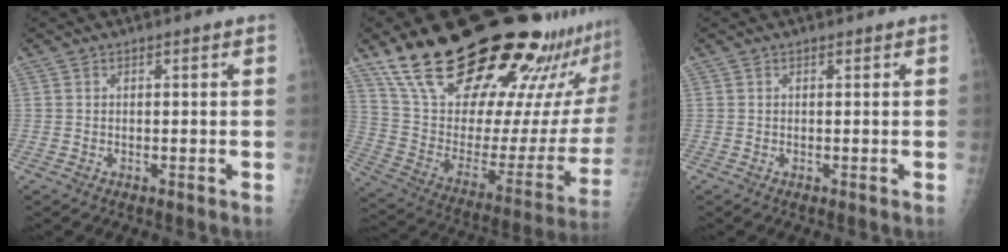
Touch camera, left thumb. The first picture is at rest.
{"total": 36.1, "force": [28.3, 9.5, 20.3], "torque": [-0.294, -0.144, 0.423]}
{"total": 0.0}